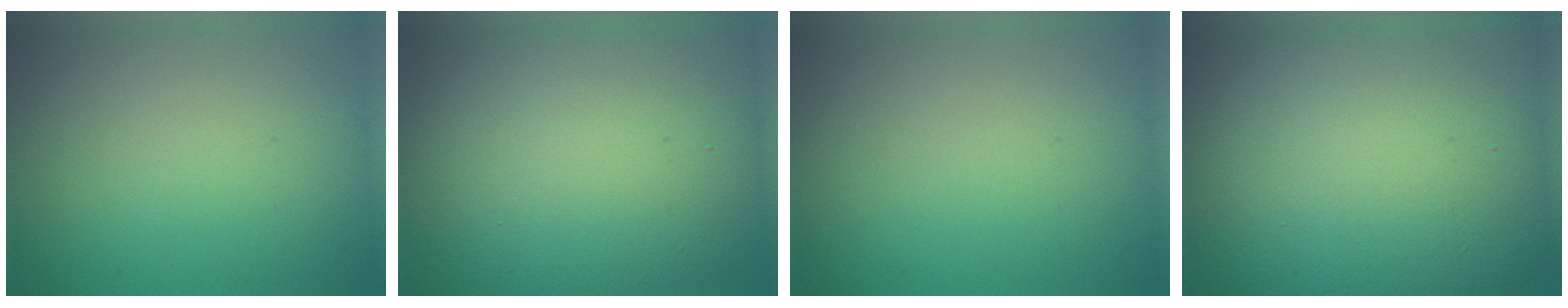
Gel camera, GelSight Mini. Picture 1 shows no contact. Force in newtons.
{"total": 14.4, "press": 14.4, "slide": 0.8}
{"total": 0.0}
{"total": 22.7, "press": 22.7, "slide": 1.2}